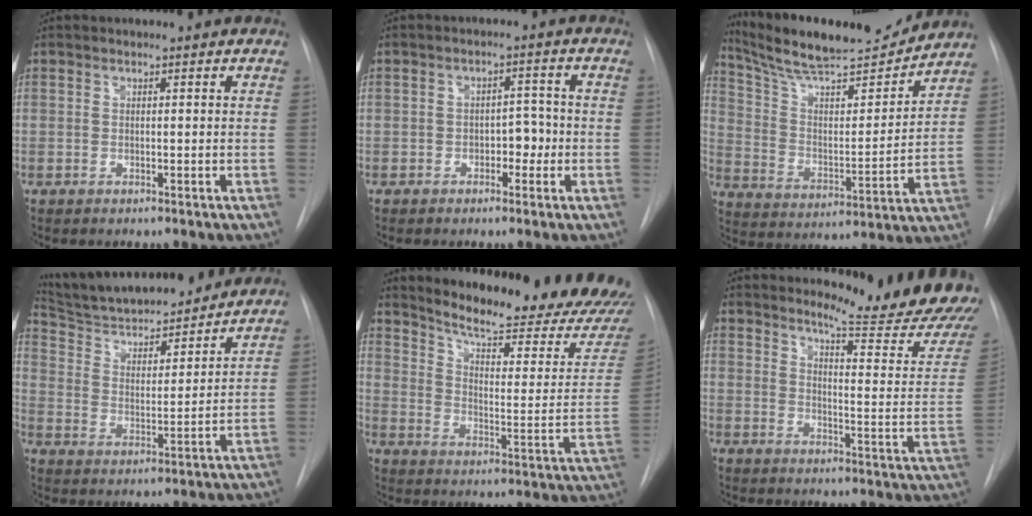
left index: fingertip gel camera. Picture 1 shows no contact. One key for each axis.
{"total": 3.3, "fx": -1.2, "fy": 2.0, "fz": 2.4, "tx": -0.024, "ty": 0.007, "tz": -0.019}
{"total": 19.0, "fx": 17.5, "fy": 1.9, "fz": 7.1, "tx": -0.123, "ty": -0.013, "tz": 0.280}
{"total": 18.9, "fx": 17.4, "fy": 3.0, "fz": 6.8, "tx": -0.109, "ty": -0.001, "tz": 0.271}
{"total": 23.5, "fx": 21.9, "fy": 1.4, "fz": 8.4, "tx": -0.123, "ty": -0.102, "tz": 0.279}
{"total": 19.2, "fx": 17.6, "fy": 0.3, "fz": 7.6, "tx": -0.101, "ty": -0.127, "tz": 0.203}